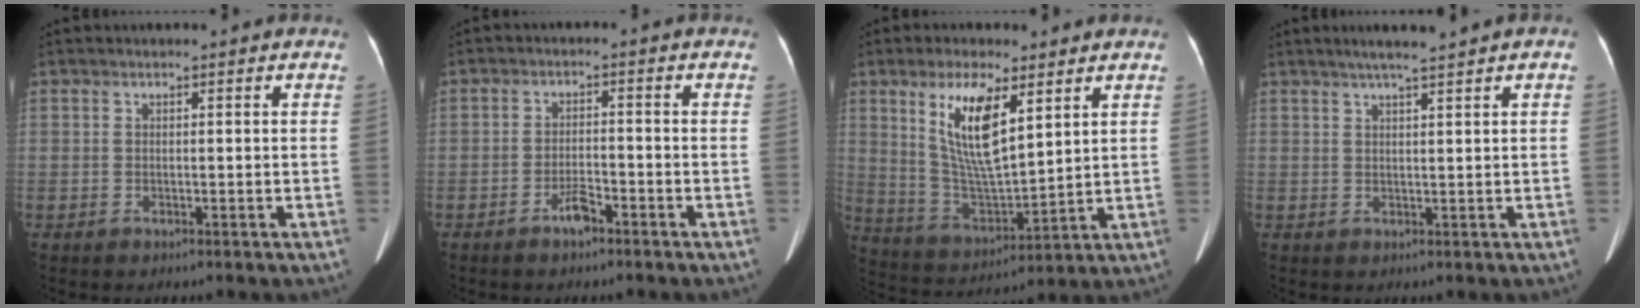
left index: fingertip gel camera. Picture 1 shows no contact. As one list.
[{"total": 2.7, "force": [-2.0, 0.6, 1.6], "torque": [-0.033, 0.001, -0.037]}, {"total": 11.4, "force": [5.2, 2.7, 9.8], "torque": [-0.199, -0.007, 0.108]}, {"total": 3.8, "force": [2.6, -0.4, 2.7], "torque": [-0.046, 0.009, 0.044]}]